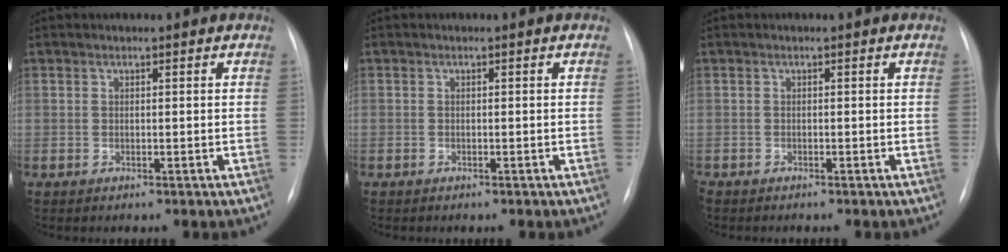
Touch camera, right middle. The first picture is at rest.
{"total": 0.0}
{"total": 0.8, "force": [-0.7, 0.0, 0.2], "torque": [-0.005, -0.002, -0.015]}